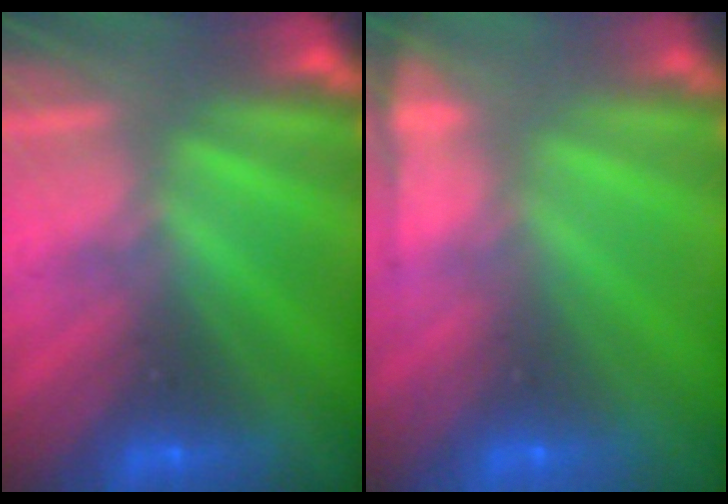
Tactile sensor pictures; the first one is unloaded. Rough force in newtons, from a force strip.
{"total": 6.6}